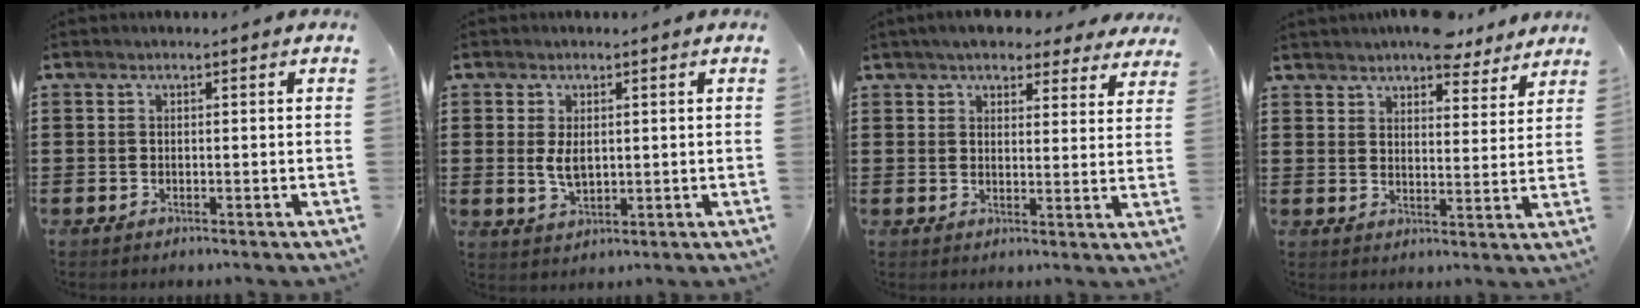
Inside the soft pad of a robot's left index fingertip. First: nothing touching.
{"total": 3.7, "force": [0.5, 2.1, 3.0], "torque": [-0.070, 0.003, 0.006]}
{"total": 5.1, "force": [4.6, 1.3, 1.8], "torque": [-0.050, -0.004, 0.085]}
{"total": 6.2, "force": [5.9, 1.2, 1.4], "torque": [-0.030, -0.018, 0.109]}